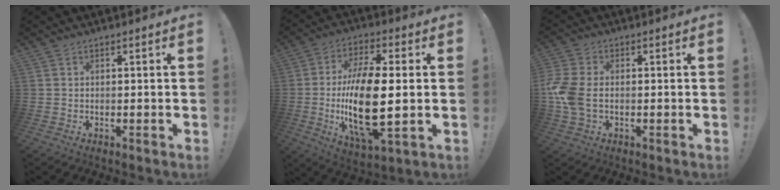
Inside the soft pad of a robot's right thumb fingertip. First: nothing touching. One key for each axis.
{"total": 20.7, "fx": -1.6, "fy": 7.8, "fz": 19.1, "tx": -0.375, "ty": -0.013, "tz": -0.027}
{"total": 8.9, "fx": -1.1, "fy": 5.7, "fz": 6.7, "tx": -0.157, "ty": 0.001, "tz": -0.019}